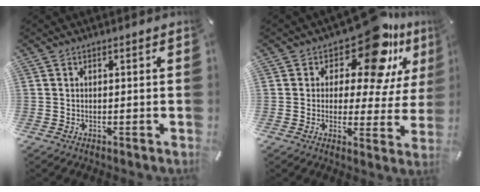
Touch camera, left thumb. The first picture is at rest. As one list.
[{"total": 16.0, "force": [10.3, 6.8, 10.2], "torque": [-0.142, -0.078, 0.169]}]